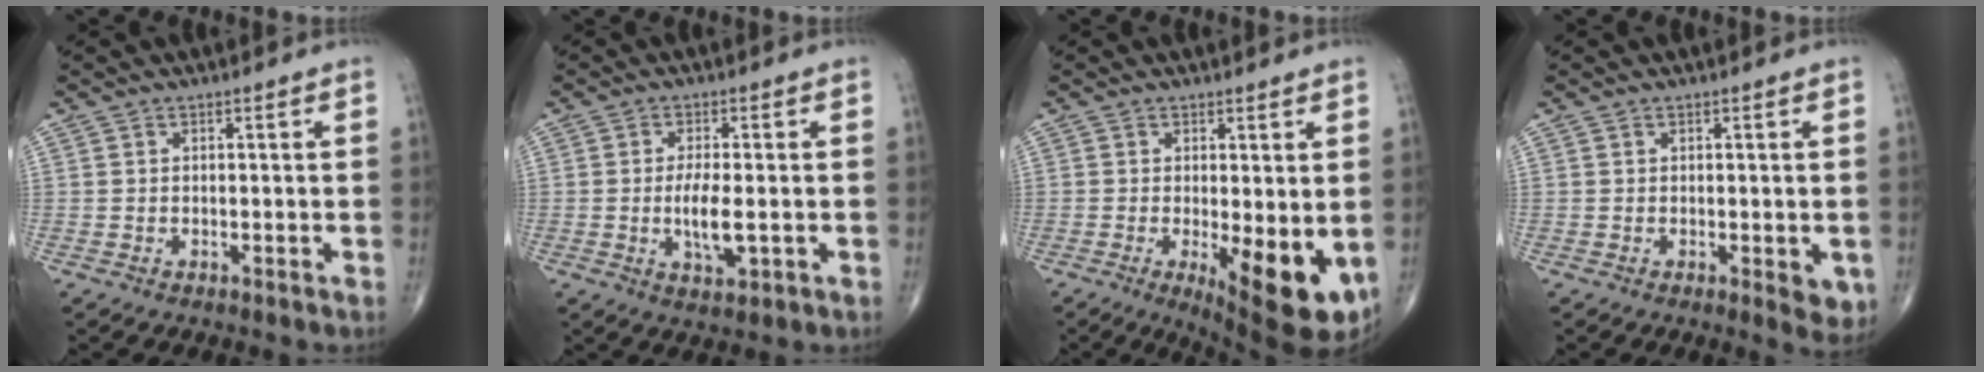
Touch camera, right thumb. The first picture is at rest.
{"total": 5.9, "force": [-0.8, 2.0, 5.5], "torque": [-0.105, -0.011, -0.014]}
{"total": 11.8, "force": [-2.7, 3.9, 10.8], "torque": [-0.141, -0.025, -0.026]}
{"total": 4.0, "force": [-0.8, 1.6, 3.6], "torque": [-0.029, -0.007, -0.007]}